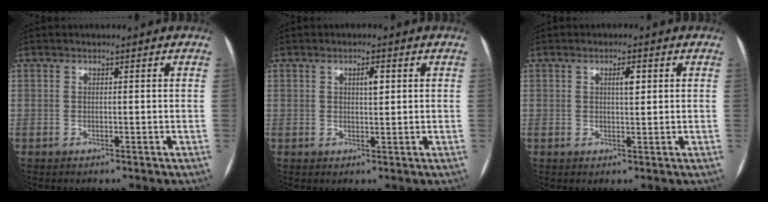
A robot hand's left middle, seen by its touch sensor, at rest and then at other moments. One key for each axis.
{"total": 2.3, "fx": 0.8, "fy": 0.6, "fz": 2.0, "tx": -0.034, "ty": 0.001, "tz": 0.012}
{"total": 2.3, "fx": 0.8, "fy": 0.6, "fz": 2.1, "tx": -0.034, "ty": 0.002, "tz": 0.012}